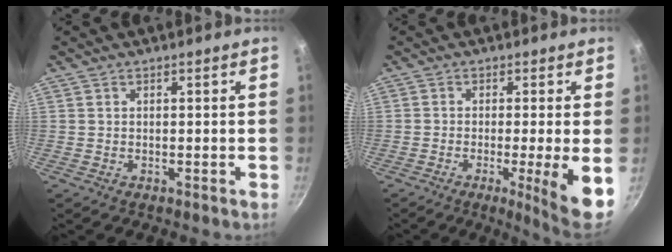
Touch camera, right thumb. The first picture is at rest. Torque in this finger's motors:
{"motor_torque": [1.04, 1.69, 0.07, 0.03, 0.05]}